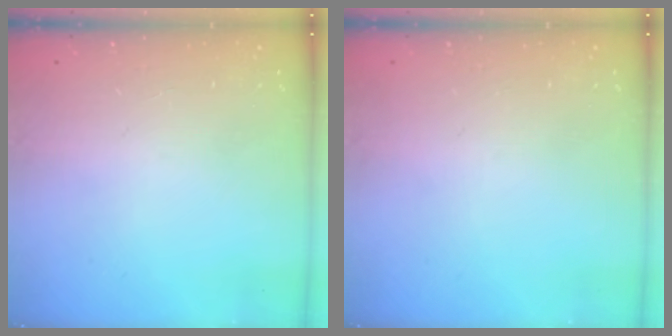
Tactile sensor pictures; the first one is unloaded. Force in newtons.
{"total": 0.0}